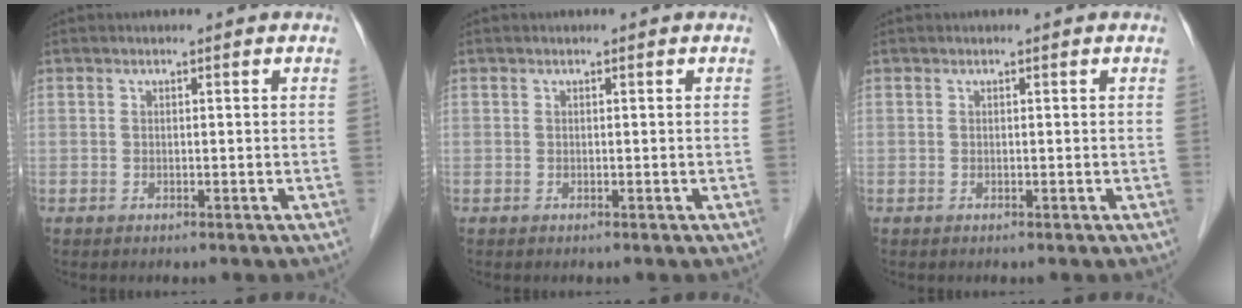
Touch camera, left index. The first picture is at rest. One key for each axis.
{"total": 0.0}
{"total": 0.0}